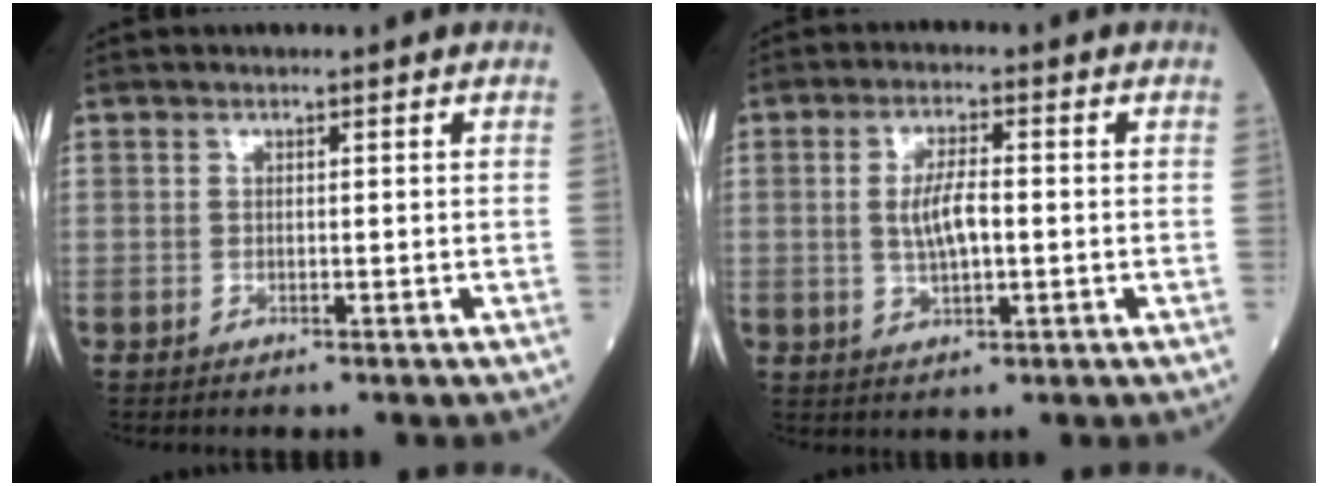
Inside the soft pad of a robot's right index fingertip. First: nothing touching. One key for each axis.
{"total": 5.4, "fx": 0.0, "fy": 1.6, "fz": 5.2, "tx": -0.104, "ty": 0.004, "tz": 0.002}